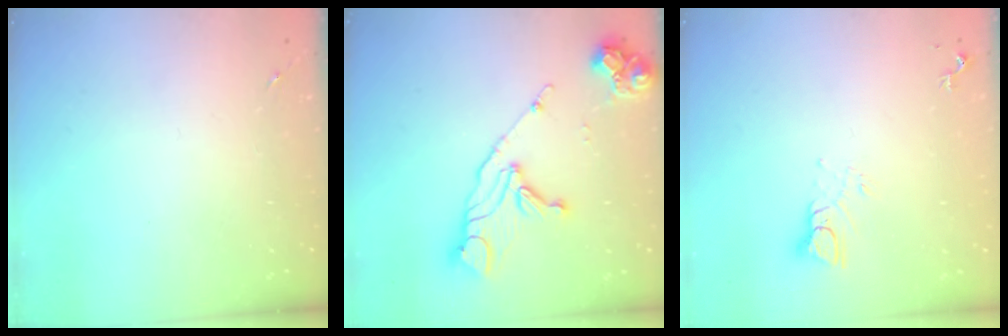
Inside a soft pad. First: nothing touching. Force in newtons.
{"total": 14.7, "press": 14.6, "slide": 1.7}
{"total": 4.4, "press": 4.4, "slide": 0.4}